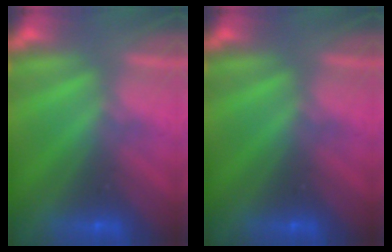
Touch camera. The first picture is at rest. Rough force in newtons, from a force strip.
{"total": 0.0}